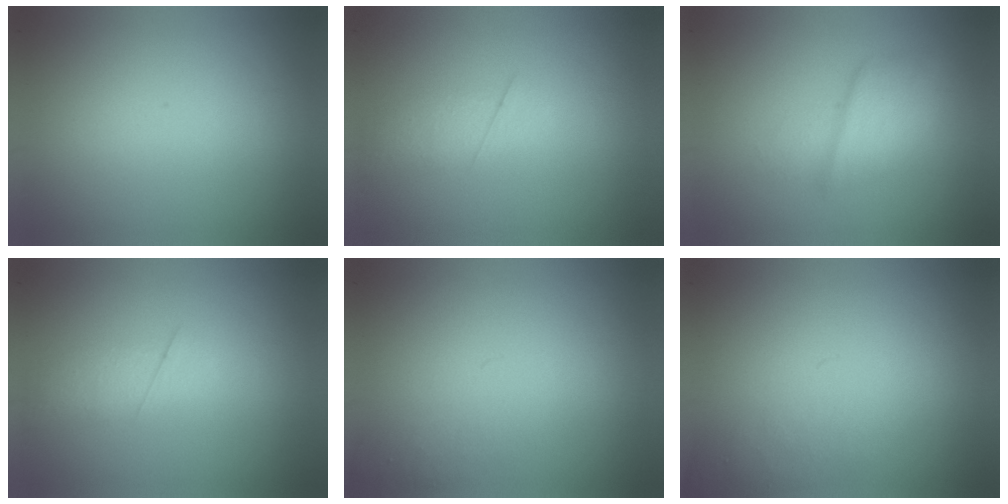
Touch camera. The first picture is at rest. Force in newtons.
{"total": 2.1}
{"total": 2.2}
{"total": 2.1}
{"total": 1.0}
{"total": 1.3}